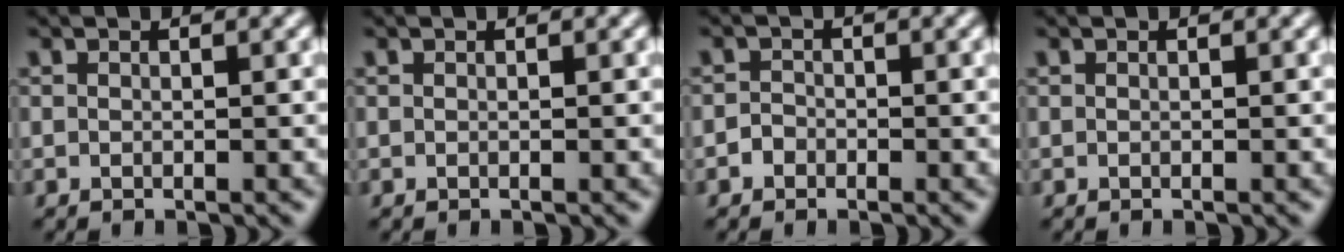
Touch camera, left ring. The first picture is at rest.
{"total": 0.0}
{"total": 1.0, "force": [-0.6, 0.9, 0.2], "torque": [0.001, 0.002, -0.012]}
{"total": 0.0}